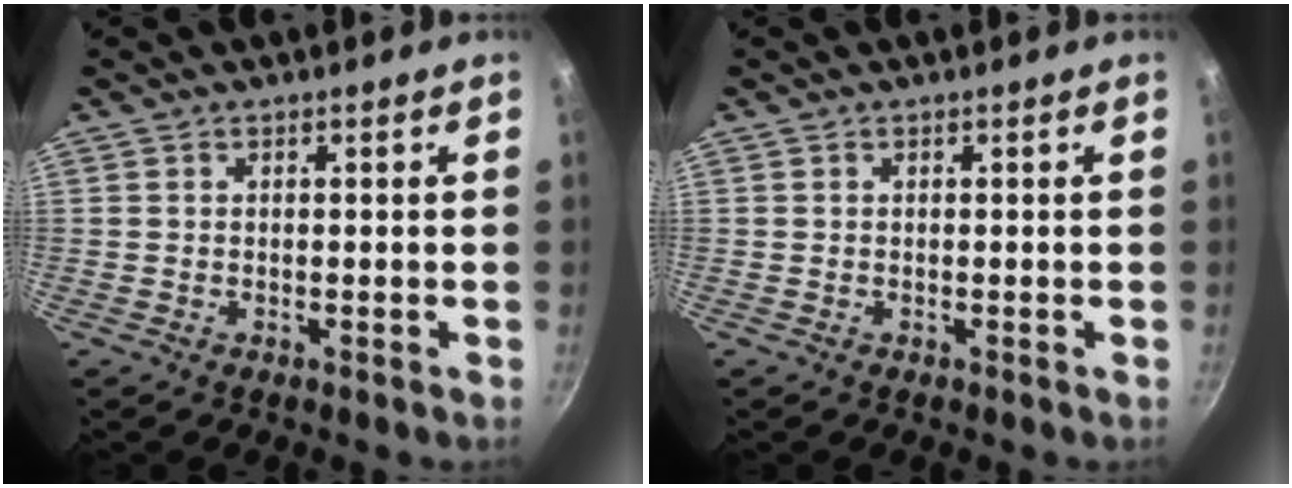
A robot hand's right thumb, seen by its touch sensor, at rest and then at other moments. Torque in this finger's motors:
{"motor_torque": [-0.03, 0.03, 0.00, 0.00, 0.00]}